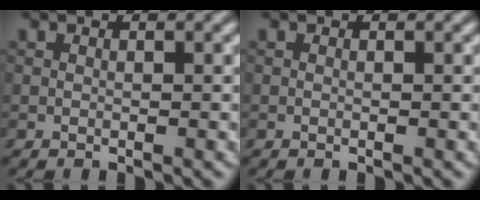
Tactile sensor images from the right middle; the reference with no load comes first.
{"total": 0.0}